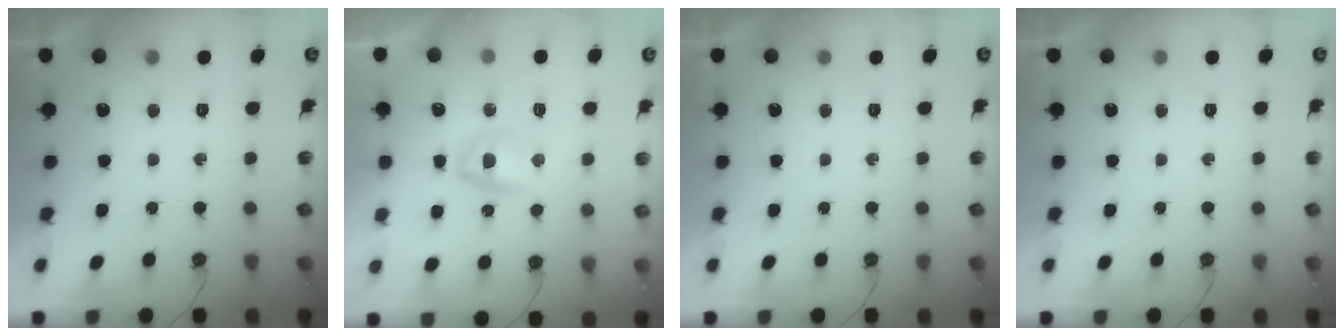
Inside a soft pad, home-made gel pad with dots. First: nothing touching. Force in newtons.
{"total": 4.2, "press": 4.1, "slide": 0.8}
{"total": 0.0}
{"total": 0.0}